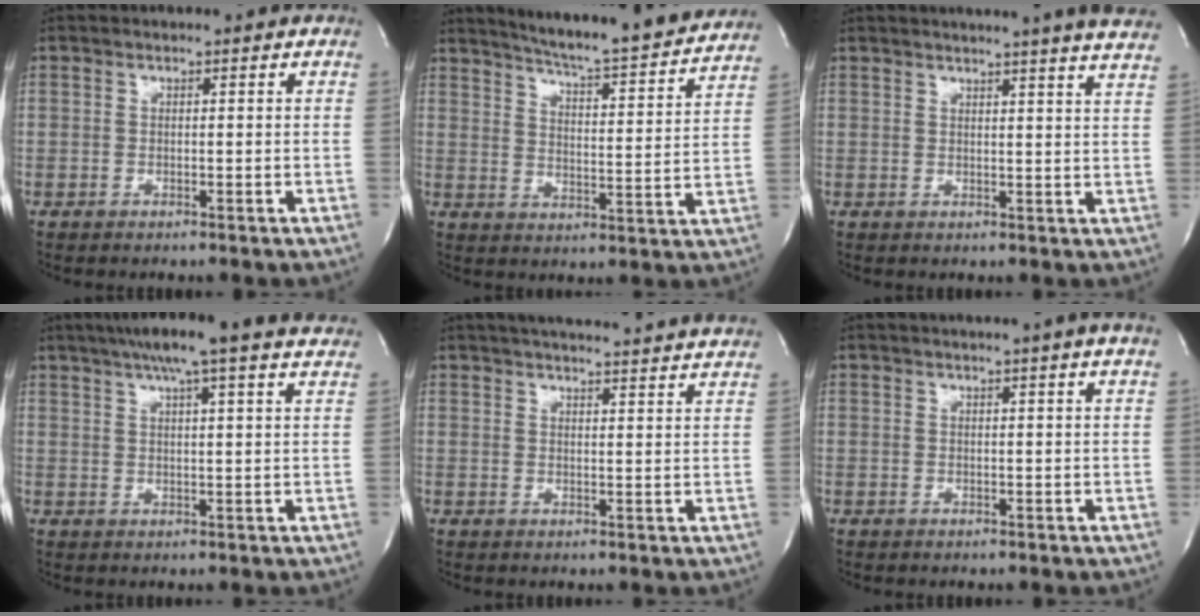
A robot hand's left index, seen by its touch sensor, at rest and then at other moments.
{"total": 19.6, "force": [18.2, 0.5, 7.3], "torque": [-0.114, -0.046, 0.235]}
{"total": 15.8, "force": [14.4, -0.9, 6.5], "torque": [-0.100, -0.038, 0.161]}
{"total": 16.9, "force": [14.1, 0.3, 9.3], "torque": [-0.152, 0.019, 0.172]}
{"total": 21.5, "force": [20.2, 0.5, 7.5], "torque": [-0.115, -0.010, 0.251]}
{"total": 4.7, "force": [3.8, -1.4, 2.4], "torque": [-0.034, 0.004, 0.042]}